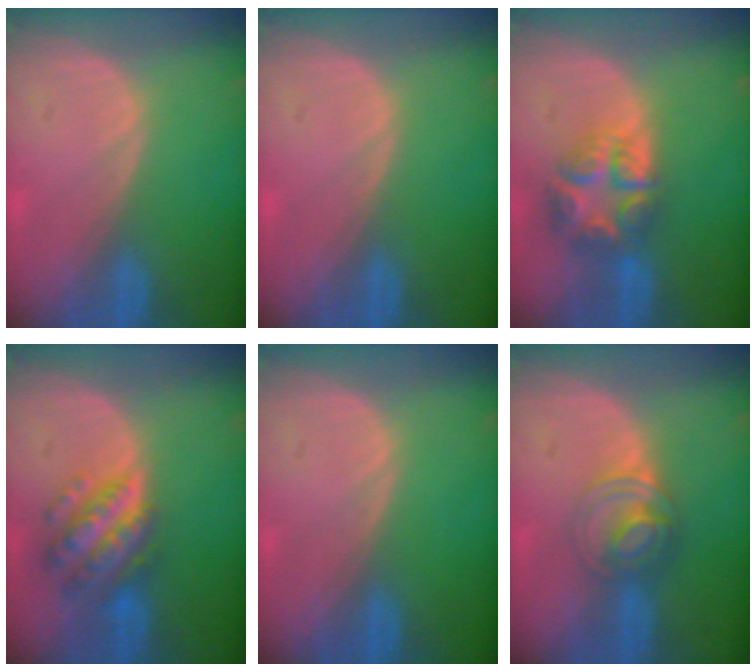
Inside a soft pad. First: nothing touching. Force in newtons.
{"total": 0.0}
{"total": 8.0, "press": 6.9, "slide": 4.2}
{"total": 7.5, "press": 7.5, "slide": 0.4}
{"total": 0.0}
{"total": 6.2, "press": 5.3, "slide": 3.2}